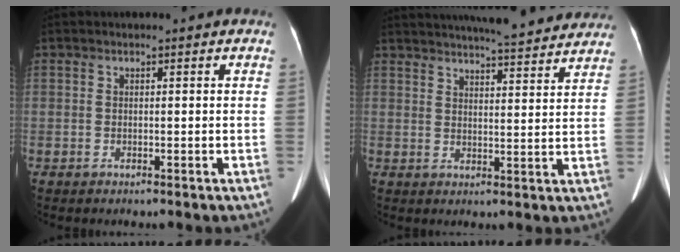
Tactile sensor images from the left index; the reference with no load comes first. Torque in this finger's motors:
{"motor_torque": [0.64, -0.90, 0.08, 0.10]}